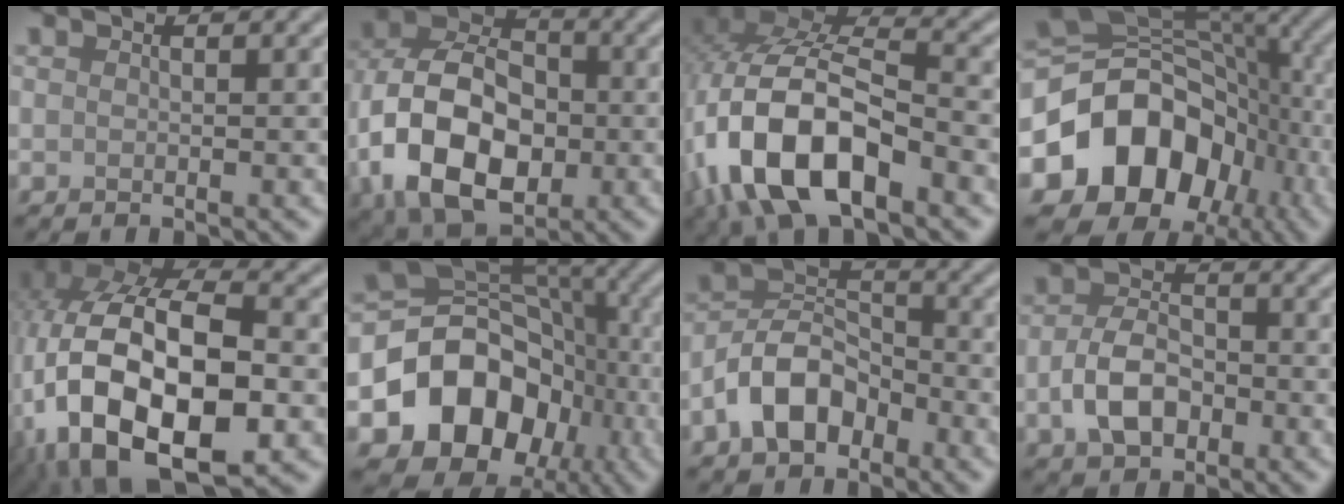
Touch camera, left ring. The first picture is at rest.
{"total": 12.9, "force": [-3.1, 8.7, 9.0], "torque": [-0.185, -0.012, -0.068]}
{"total": 13.8, "force": [-5.8, 6.6, 10.7], "torque": [-0.225, -0.012, -0.111]}
{"total": 13.9, "force": [-4.8, 11.0, 6.9], "torque": [-0.133, -0.008, -0.092]}
{"total": 17.0, "force": [-4.8, 10.0, 12.9], "torque": [-0.250, -0.020, -0.078]}
{"total": 12.2, "force": [-4.1, 9.6, 6.2], "torque": [-0.105, -0.003, -0.072]}
{"total": 6.0, "force": [-3.2, 3.7, 3.4], "torque": [-0.059, 0.007, -0.071]}
{"total": 4.5, "force": [-1.5, 3.0, 3.1], "torque": [-0.064, 0.001, -0.034]}